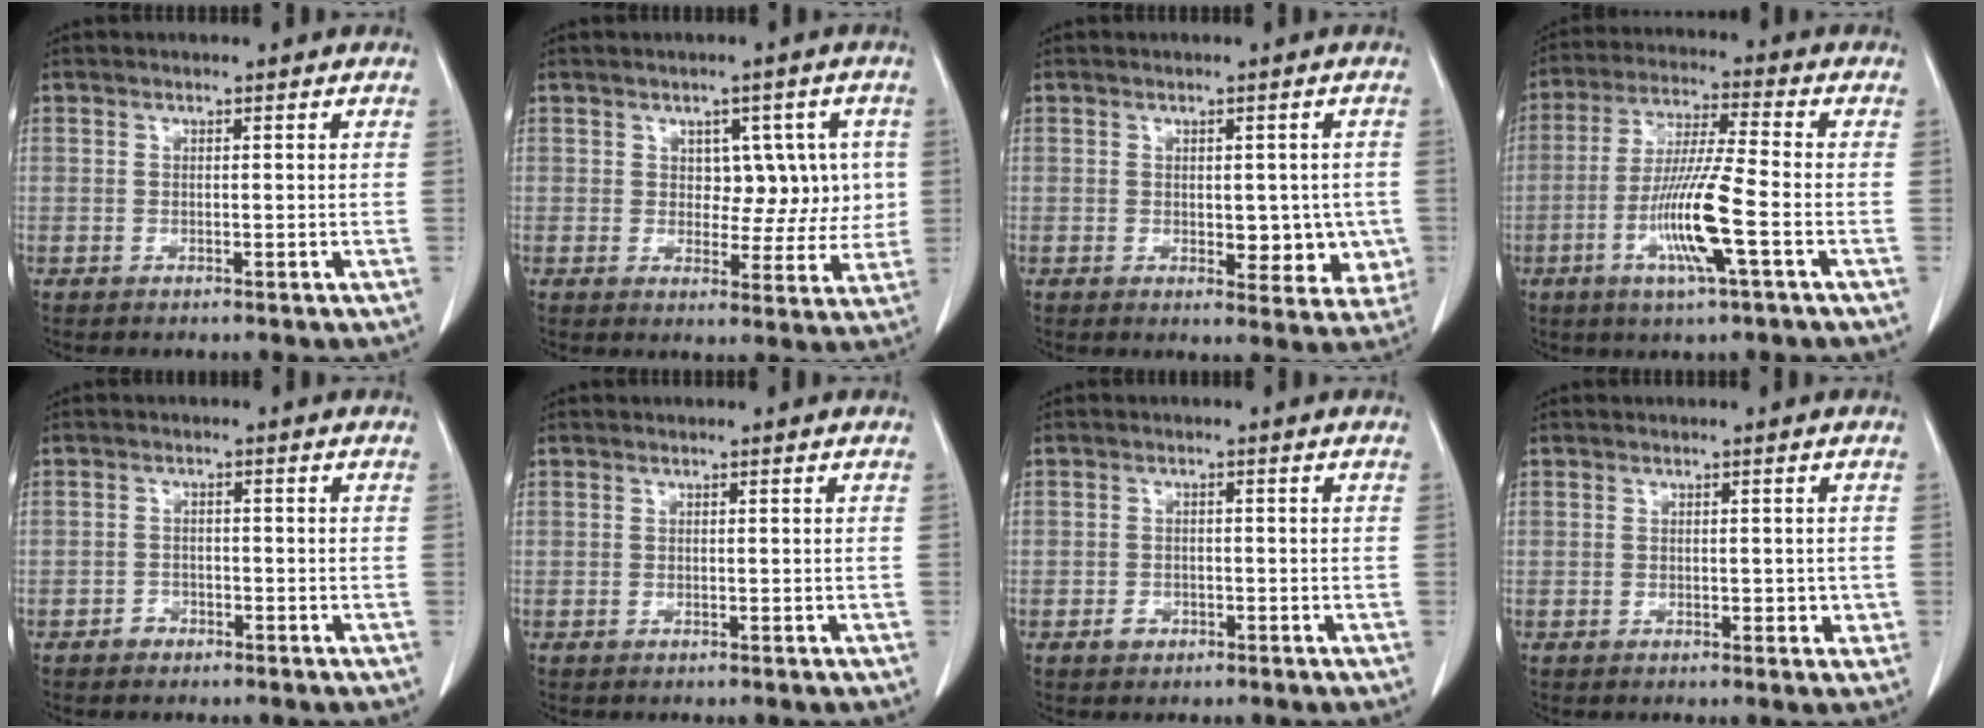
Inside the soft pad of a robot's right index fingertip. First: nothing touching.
{"total": 6.4, "force": [1.4, 4.2, 4.7], "torque": [-0.042, 0.016, 0.026]}
{"total": 6.6, "force": [-0.4, 3.8, 5.4], "torque": [-0.040, 0.001, 0.004]}
{"total": 11.3, "force": [-3.6, -0.1, 10.8], "torque": [-0.211, -0.011, -0.070]}
{"total": 1.7, "force": [-1.1, 1.2, 0.2], "torque": [-0.001, 0.007, -0.021]}
{"total": 0.0}
{"total": 1.8, "force": [-0.9, 1.4, 0.5], "torque": [-0.005, 0.006, -0.013]}
{"total": 1.9, "force": [0.0, 1.3, 1.4], "torque": [-0.010, 0.004, 0.004]}